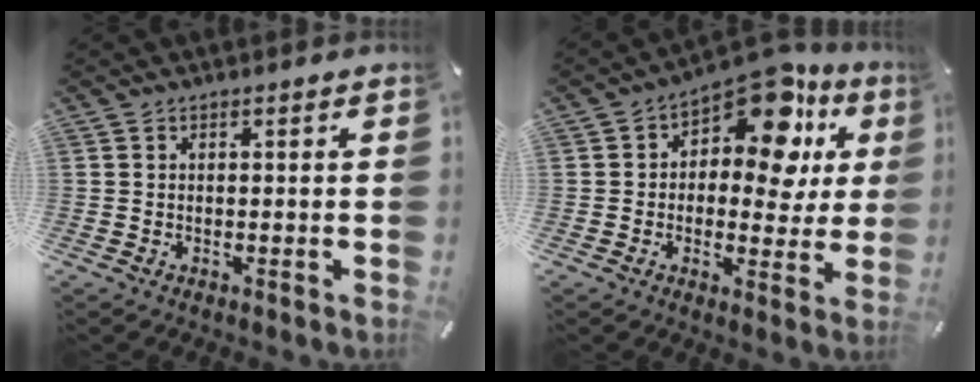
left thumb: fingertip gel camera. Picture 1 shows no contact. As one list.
[{"total": 14.9, "force": [7.9, 7.7, 10.0], "torque": [-0.144, -0.059, 0.133]}]